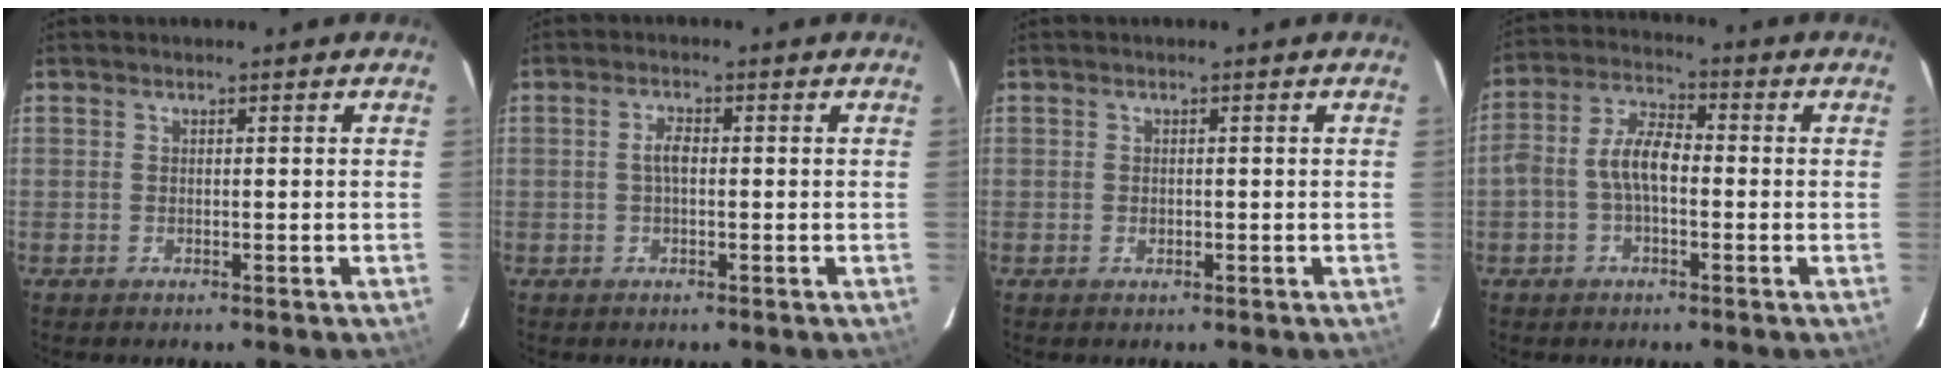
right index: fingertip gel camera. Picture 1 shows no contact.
{"total": 2.4, "force": [0.0, 1.0, 2.2], "torque": [-0.045, 0.006, -0.001]}
{"total": 0.7, "force": [-0.1, 0.7, 0.3], "torque": [-0.003, 0.001, -0.001]}
{"total": 7.1, "force": [-1.2, 3.7, 5.9], "torque": [-0.125, 0.022, -0.026]}